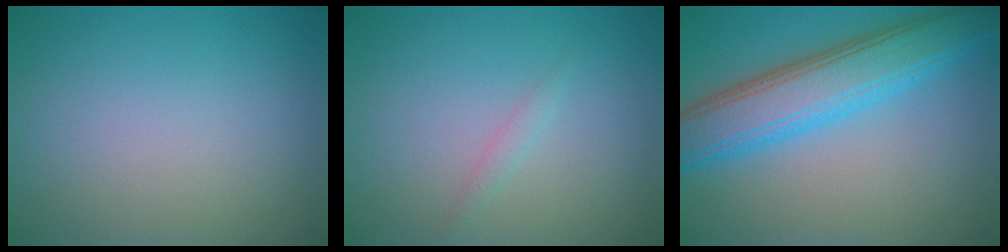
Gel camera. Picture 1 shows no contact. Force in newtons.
{"total": 0.8, "press": 0.8, "slide": 0.0}
{"total": 7.5, "press": 7.5, "slide": 0.3}